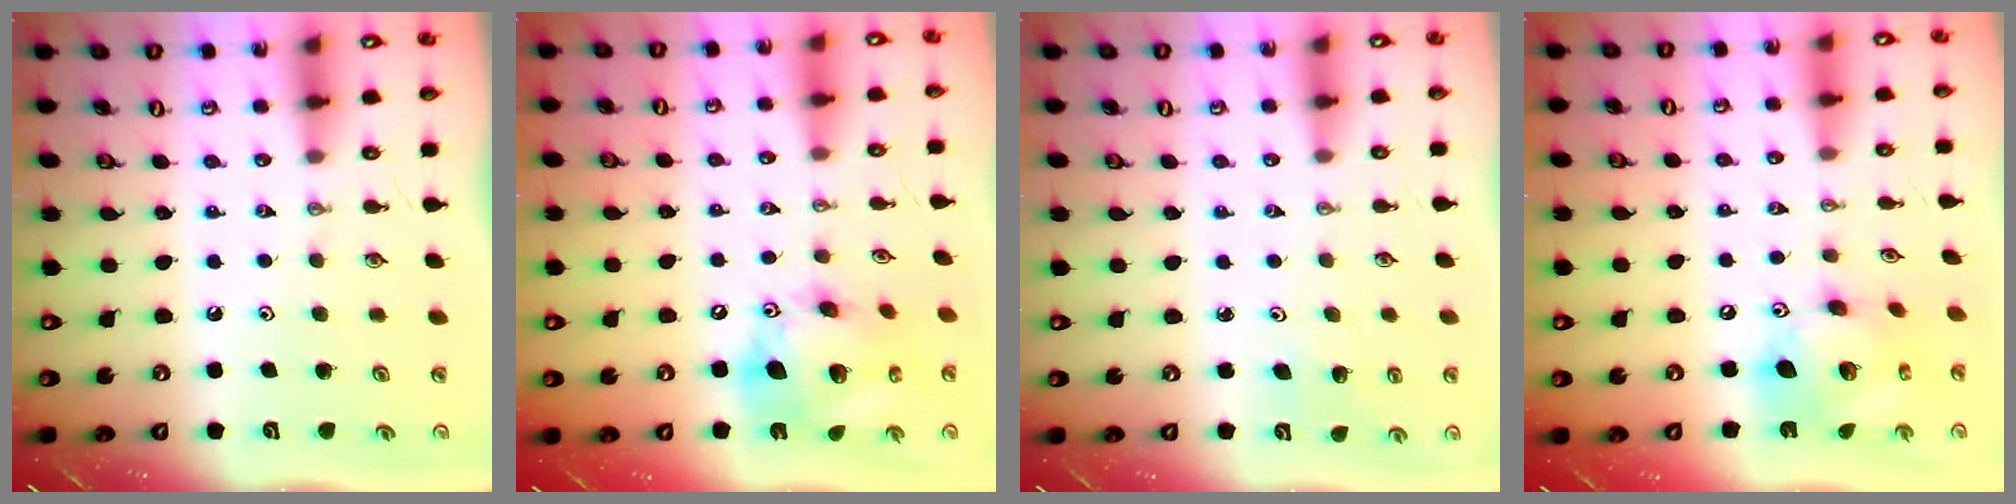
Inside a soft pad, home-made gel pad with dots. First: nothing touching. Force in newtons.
{"total": 18.0, "press": 17.7, "slide": 3.1}
{"total": 2.8, "press": 2.6, "slide": 1.2}
{"total": 16.9, "press": 16.8, "slide": 1.5}